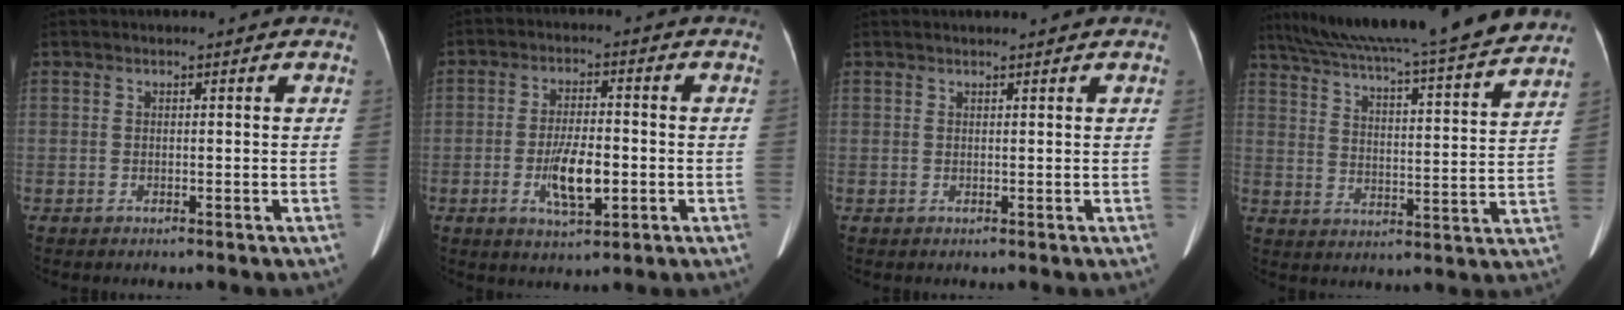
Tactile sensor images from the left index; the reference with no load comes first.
{"total": 7.2, "force": [-2.0, 2.2, 6.6], "torque": [-0.129, -0.004, -0.032]}
{"total": 2.1, "force": [1.9, 0.0, 0.8], "torque": [-0.006, 0.021, 0.029]}
{"total": 24.9, "force": [21.8, 0.9, 11.8], "torque": [-0.200, -0.006, 0.305]}